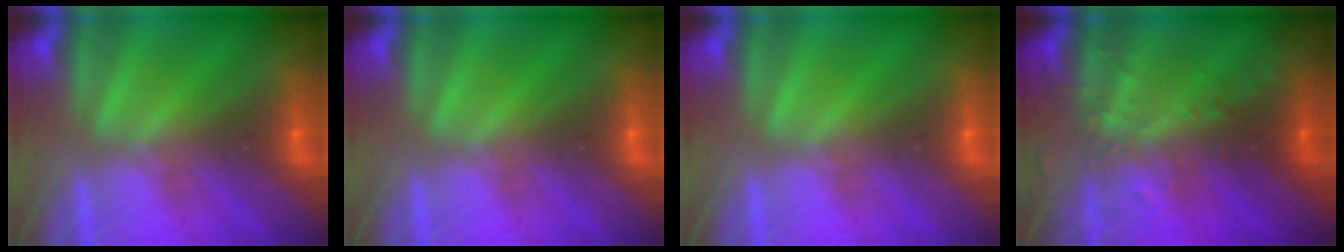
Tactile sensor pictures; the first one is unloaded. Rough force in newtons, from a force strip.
{"total": 0.0}
{"total": 0.0}
{"total": 2.8}